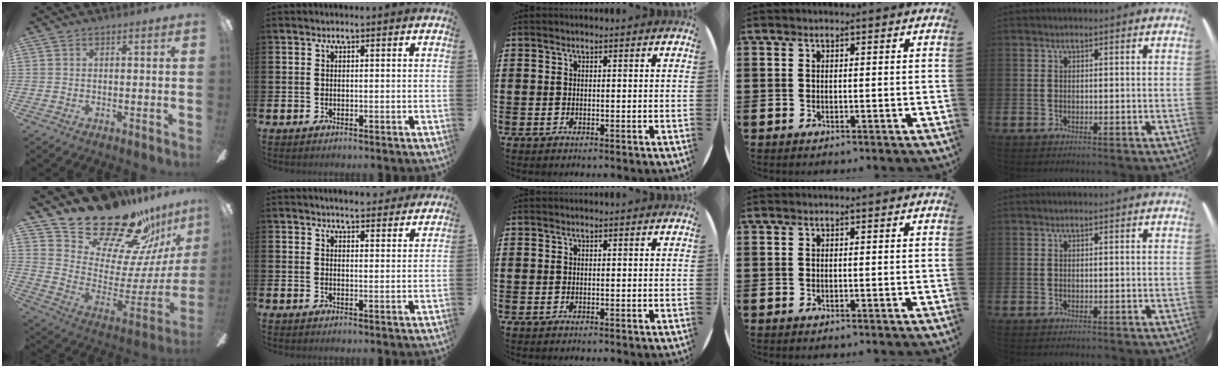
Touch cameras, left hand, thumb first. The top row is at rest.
{"thumb": {"total": 26.5, "force": [22.9, 9.1, 9.7], "torque": [-0.150, -0.183, 0.405]}, "index": {"total": 4.2, "force": [4.2, 0.3, 0.2], "torque": [-0.001, -0.026, 0.075]}}